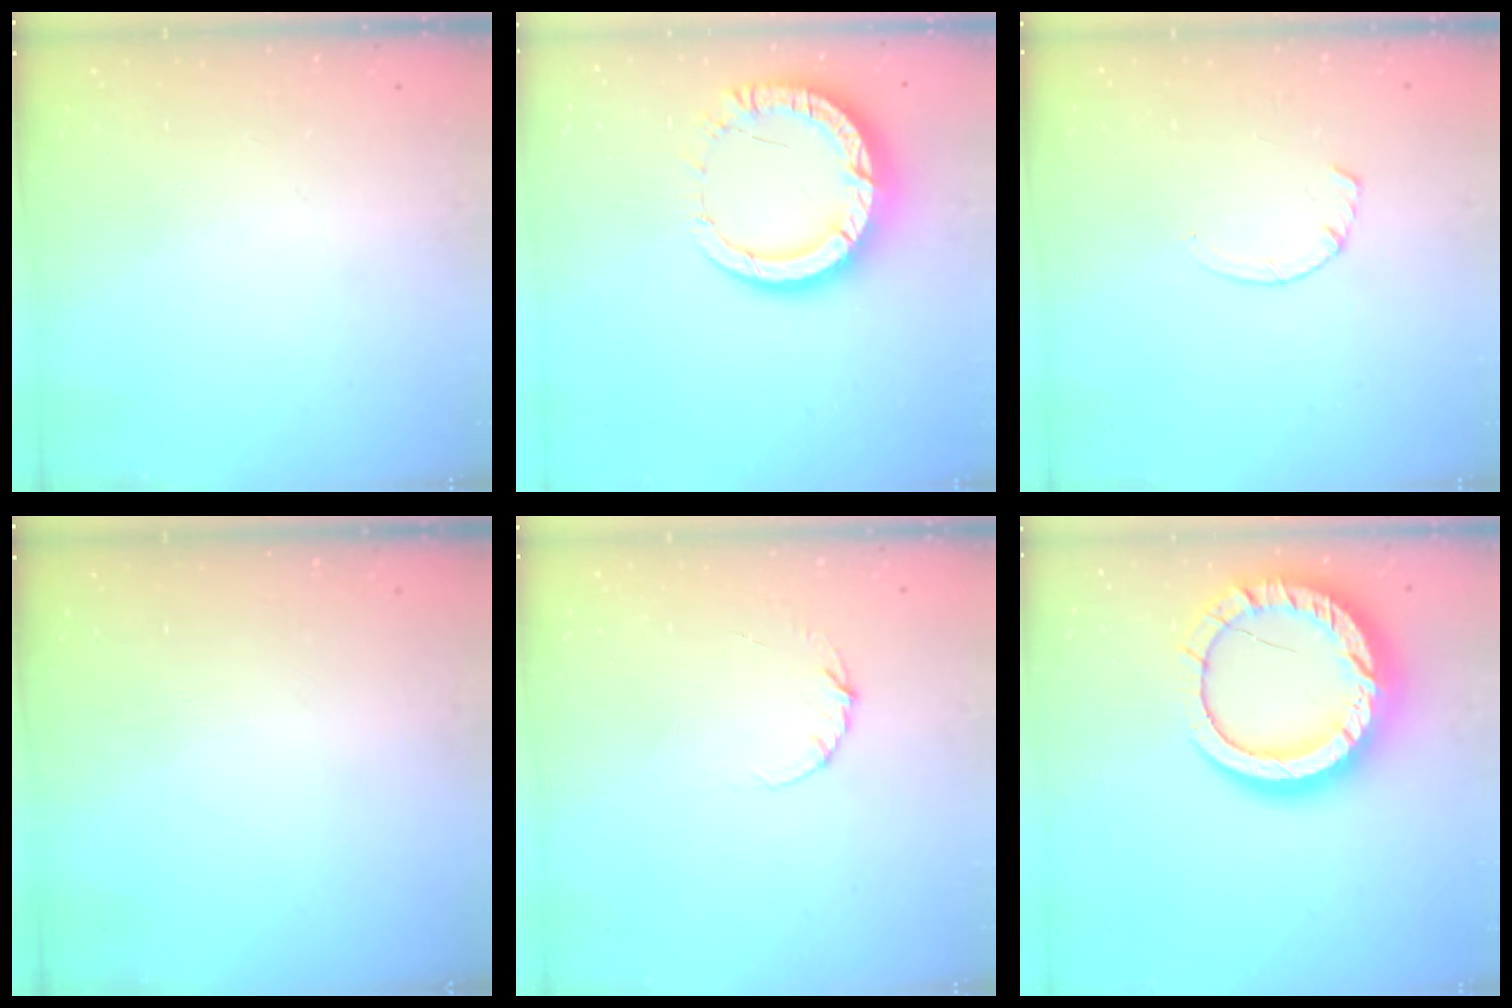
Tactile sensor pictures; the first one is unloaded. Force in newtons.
{"total": 13.5, "press": 13.4, "slide": 1.5}
{"total": 2.9, "press": 2.9, "slide": 0.4}
{"total": 0.0}
{"total": 3.5, "press": 3.4, "slide": 0.4}
{"total": 19.6, "press": 19.5, "slide": 1.8}